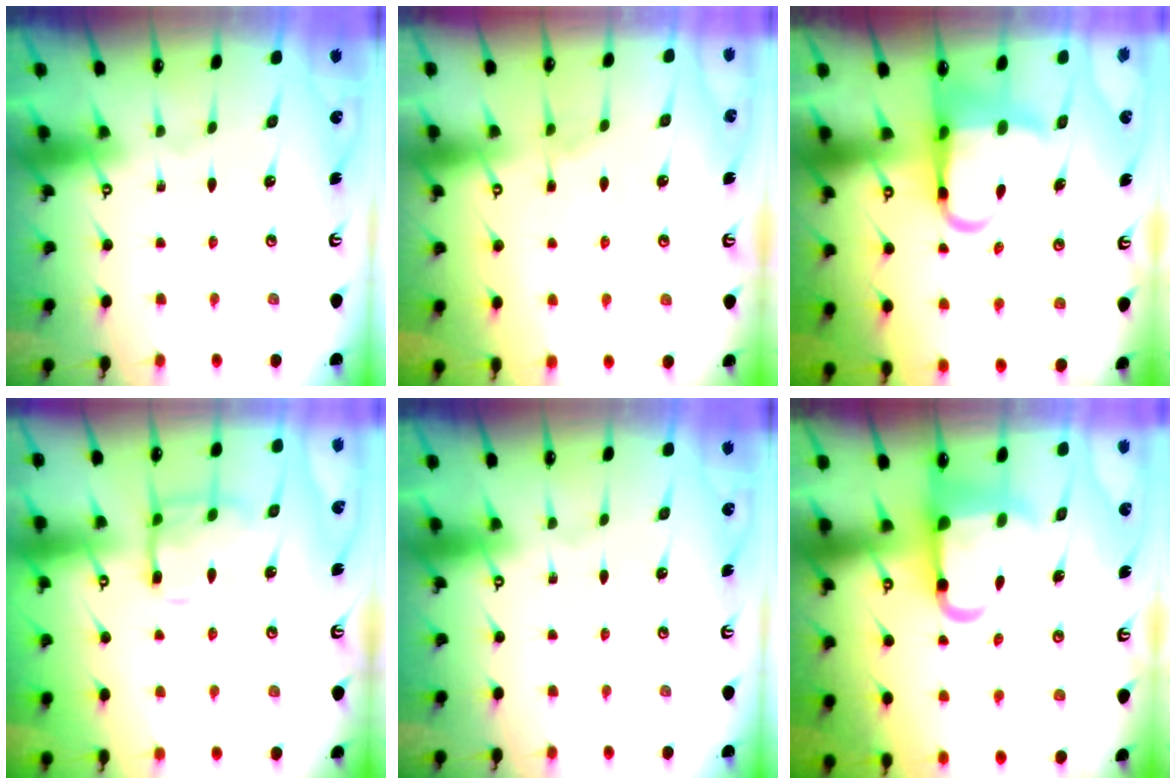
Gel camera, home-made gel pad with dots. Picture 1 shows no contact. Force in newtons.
{"total": 3.0, "press": 2.9, "slide": 0.5}
{"total": 8.8, "press": 8.3, "slide": 2.9}
{"total": 12.2, "press": 12.2, "slide": 0.9}
{"total": 0.0}
{"total": 9.4, "press": 9.0, "slide": 2.8}